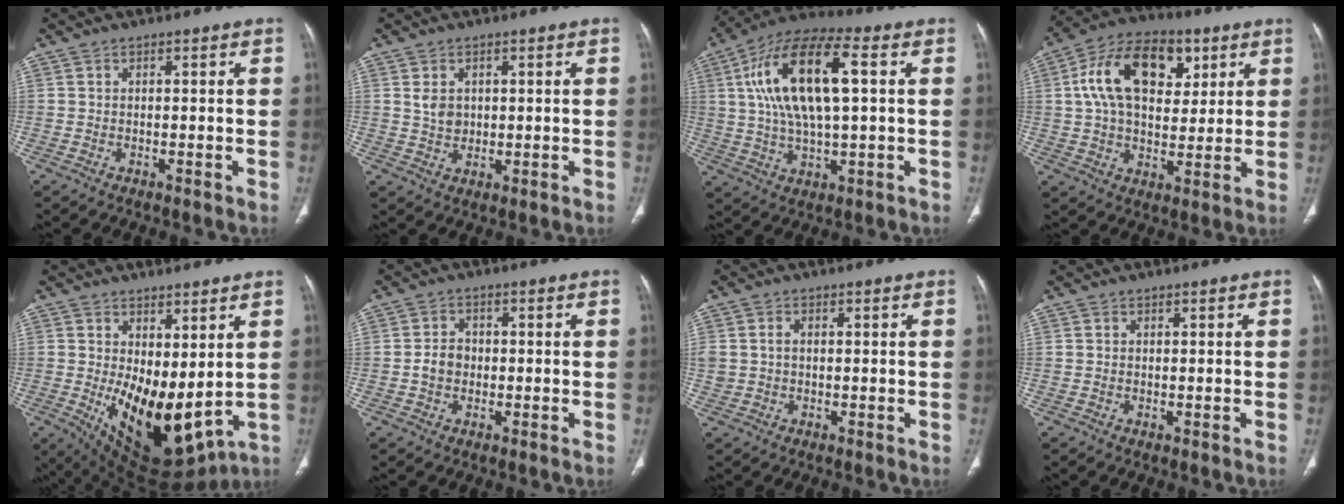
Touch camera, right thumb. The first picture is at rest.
{"total": 3.6, "force": [1.0, 2.8, 2.1], "torque": [-0.024, -0.008, 0.024]}
{"total": 18.6, "force": [3.8, 6.9, 16.8], "torque": [-0.319, 0.020, 0.063]}
{"total": 18.4, "force": [5.9, 11.3, 13.3], "torque": [-0.201, 0.002, 0.092]}
{"total": 16.4, "force": [0.4, 8.4, 14.1], "torque": [-0.202, -0.038, 0.038]}
{"total": 3.6, "force": [-0.5, 2.9, 2.0], "torque": [-0.028, 0.012, -0.015]}
{"total": 2.8, "force": [0.3, 2.2, 1.8], "torque": [-0.042, 0.010, 0.011]}
{"total": 0.0}